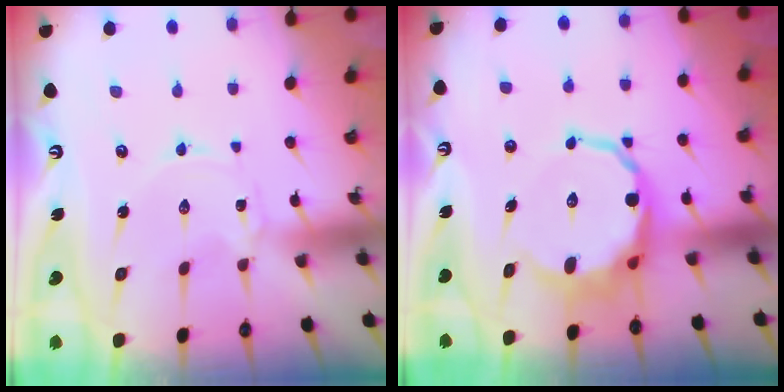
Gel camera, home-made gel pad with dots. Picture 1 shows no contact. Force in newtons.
{"total": 11.6, "press": 11.2, "slide": 3.0}